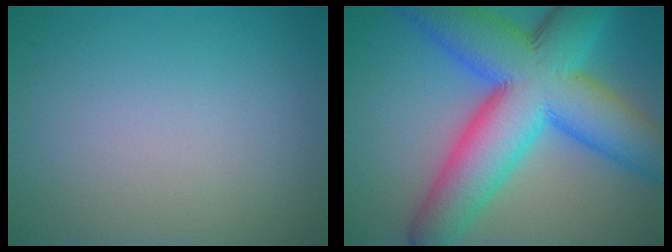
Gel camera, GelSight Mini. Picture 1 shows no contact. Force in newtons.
{"total": 15.0, "press": 15.0, "slide": 0.4}